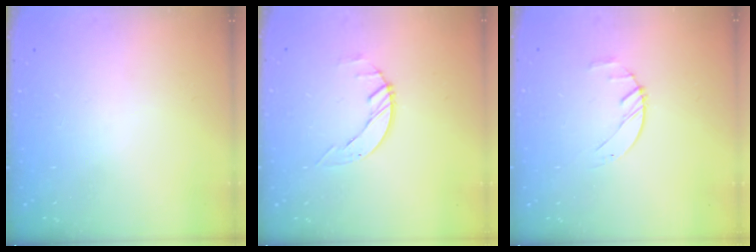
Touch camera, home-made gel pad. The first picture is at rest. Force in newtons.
{"total": 2.6, "press": 2.6, "slide": 0.3}
{"total": 1.9, "press": 1.9, "slide": 0.3}